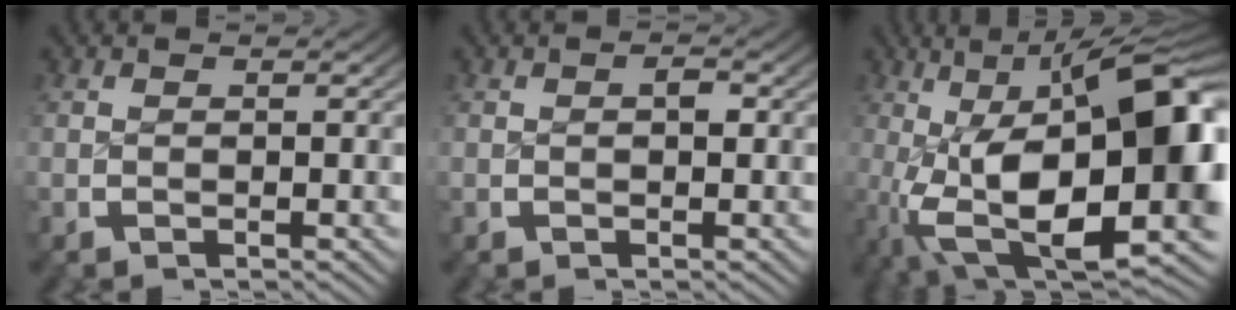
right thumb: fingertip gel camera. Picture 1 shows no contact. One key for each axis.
{"total": 0.9, "fx": -0.1, "fy": 0.5, "fz": 0.7, "tx": -0.014, "ty": 0.000, "tz": -0.001}
{"total": 25.0, "fx": -1.4, "fy": 13.8, "fz": 20.8, "tx": -0.346, "ty": -0.063, "tz": 0.018}